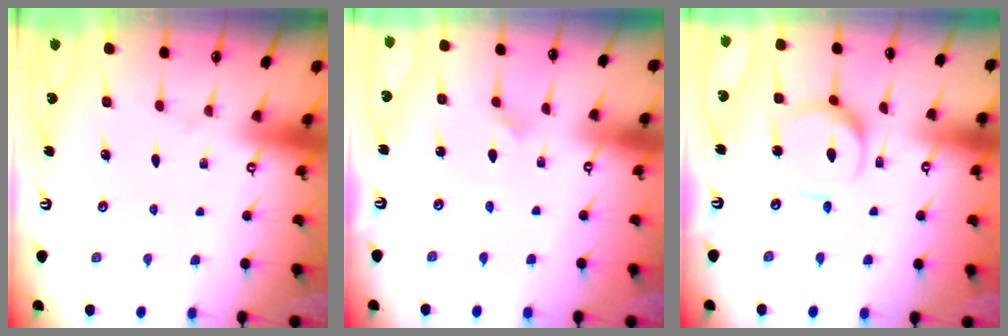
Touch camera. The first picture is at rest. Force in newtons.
{"total": 1.6, "press": 1.6, "slide": 0.1}
{"total": 10.7, "press": 10.7, "slide": 1.1}